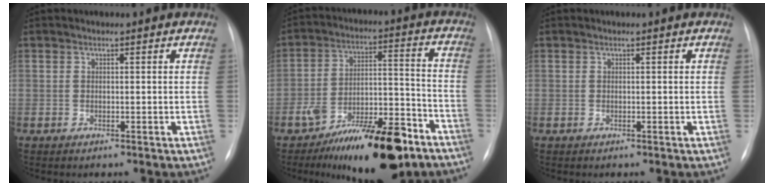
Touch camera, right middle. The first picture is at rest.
{"total": 17.5, "force": [-11.6, 4.7, 12.2], "torque": [-0.162, 0.026, -0.184]}
{"total": 0.0}